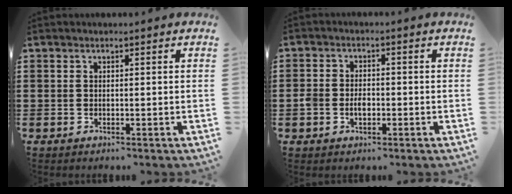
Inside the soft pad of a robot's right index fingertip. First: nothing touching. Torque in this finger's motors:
{"motor_torque": [1.64, -0.16, 0.44, 0.10]}